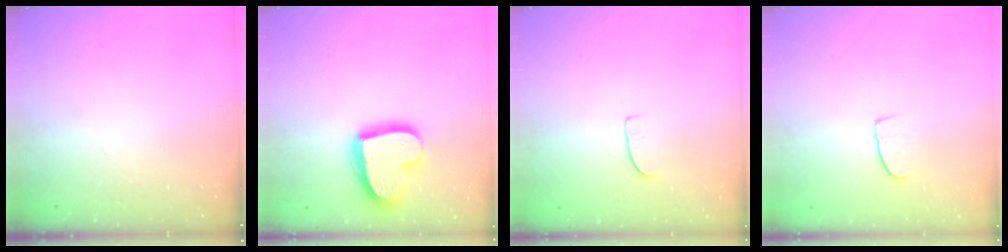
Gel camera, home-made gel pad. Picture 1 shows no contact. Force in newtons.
{"total": 17.8, "press": 17.7, "slide": 1.9}
{"total": 5.3, "press": 5.3, "slide": 0.5}
{"total": 6.1, "press": 6.1, "slide": 0.4}